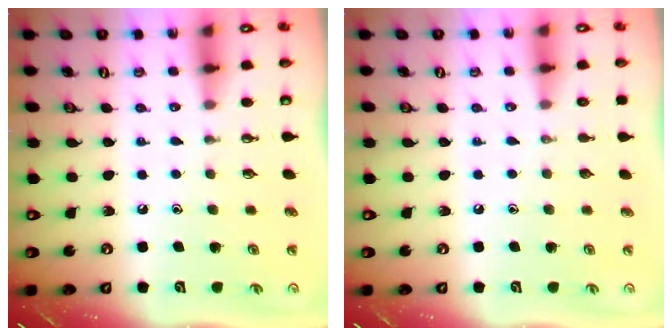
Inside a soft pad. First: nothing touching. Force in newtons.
{"total": 0.0}